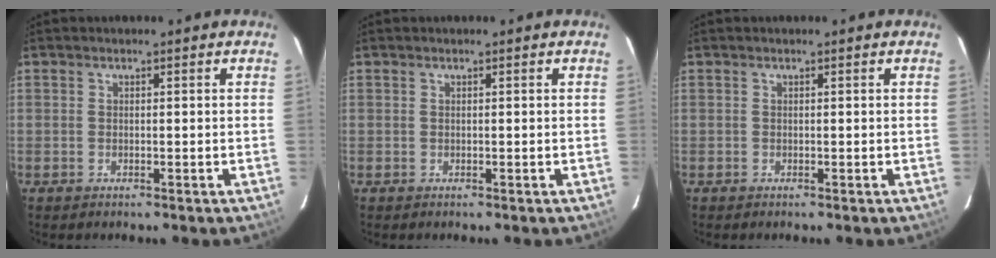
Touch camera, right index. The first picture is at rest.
{"total": 0.0}
{"total": 0.0}